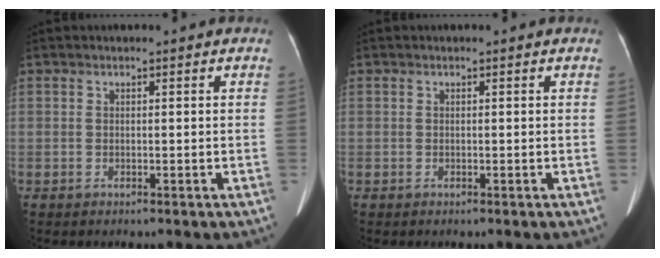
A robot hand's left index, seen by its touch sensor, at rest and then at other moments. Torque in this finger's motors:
{"motor_torque": [0.06, 0.03, 0.01, 0.00]}